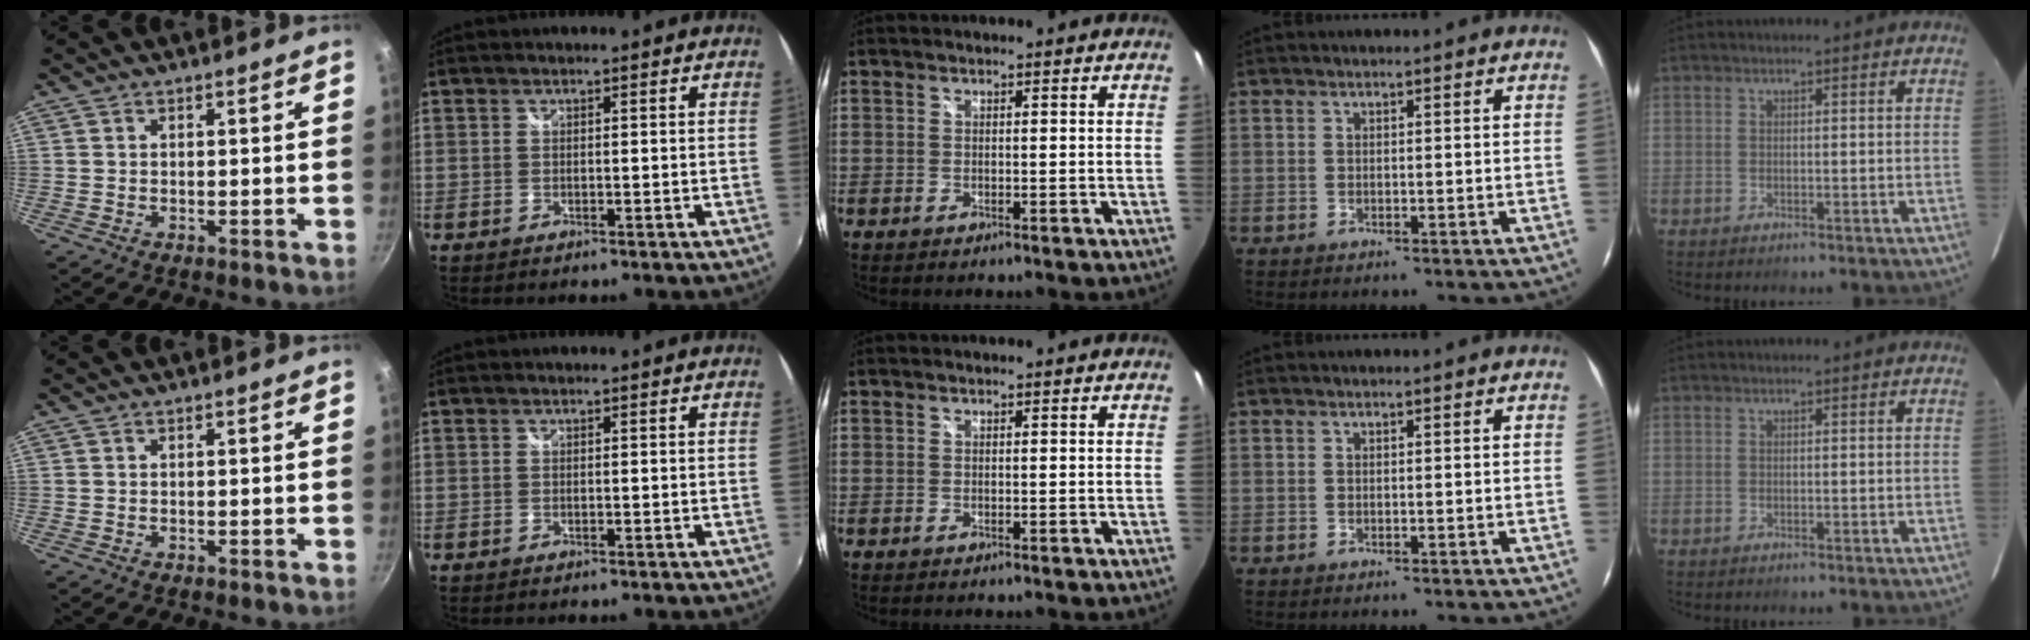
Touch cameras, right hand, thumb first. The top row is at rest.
{}